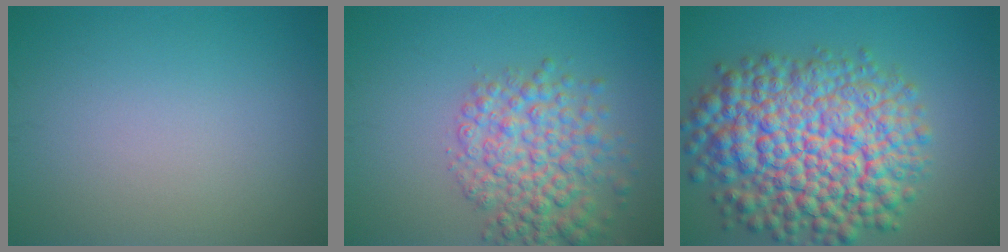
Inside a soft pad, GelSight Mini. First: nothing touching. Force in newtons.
{"total": 6.3, "press": 6.2, "slide": 0.2}
{"total": 13.4, "press": 13.4, "slide": 0.5}